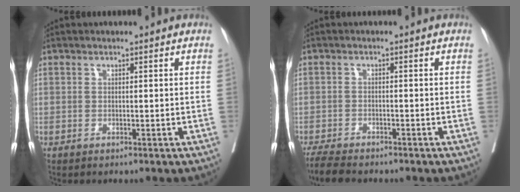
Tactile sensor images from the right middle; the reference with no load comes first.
{"total": 5.7, "force": [-5.1, 1.1, 2.4], "torque": [-0.040, -0.015, -0.086]}